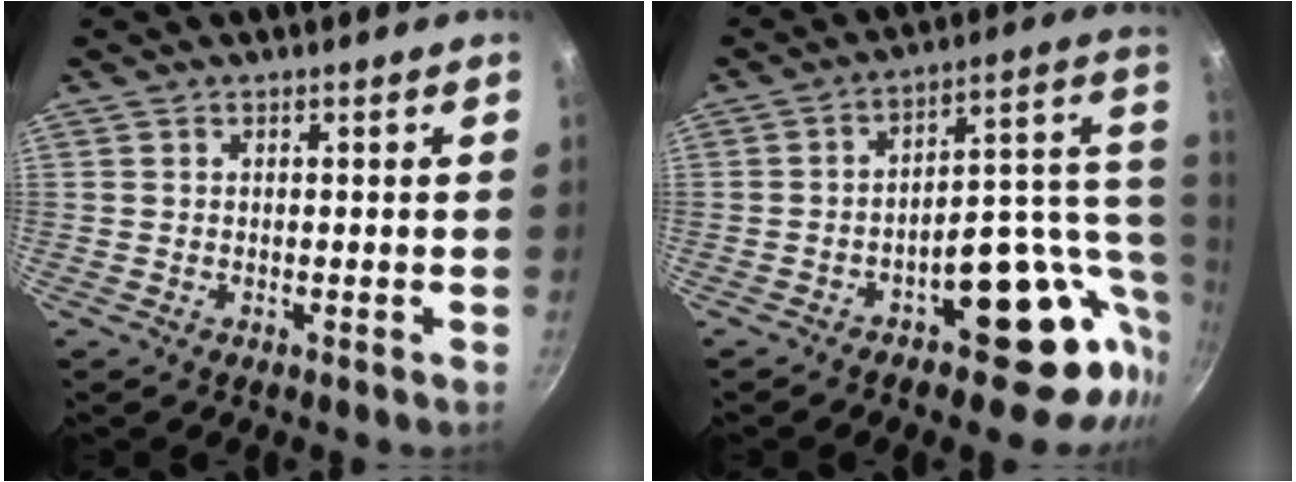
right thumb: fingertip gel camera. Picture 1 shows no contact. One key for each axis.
{"total": 19.7, "fx": -5.2, "fy": 10.9, "fz": 15.5, "tx": -0.119, "ty": 0.039, "tz": -0.064}